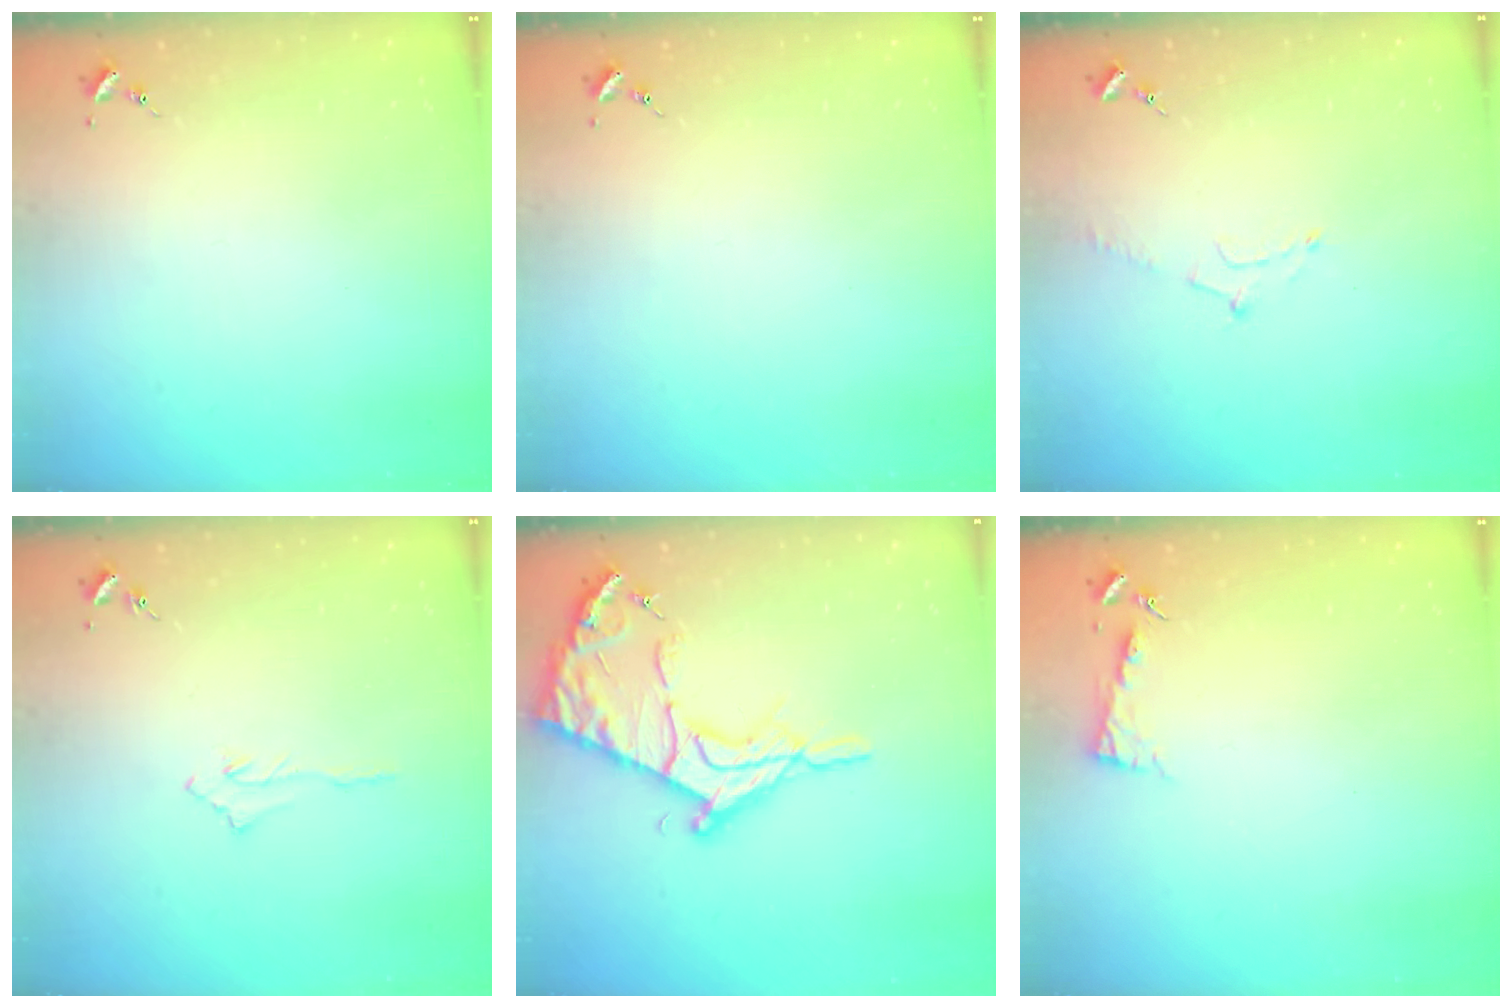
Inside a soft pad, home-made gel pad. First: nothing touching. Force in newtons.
{"total": 0.0}
{"total": 5.6, "press": 5.5, "slide": 1.0}
{"total": 3.2, "press": 3.2, "slide": 0.4}
{"total": 16.8, "press": 16.8, "slide": 1.3}
{"total": 3.9, "press": 3.9, "slide": 0.4}